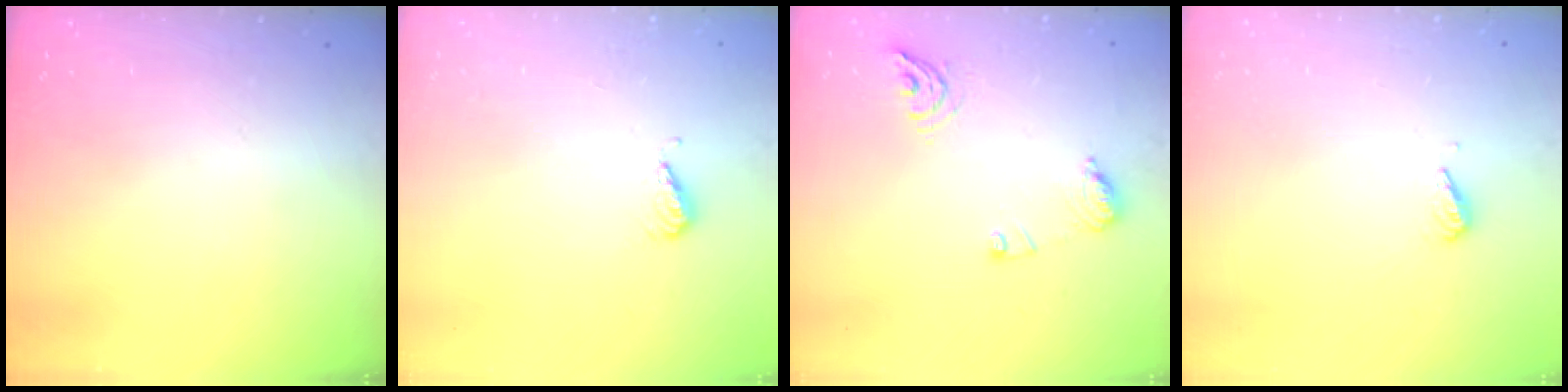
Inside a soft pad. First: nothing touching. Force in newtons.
{"total": 4.0, "press": 3.8, "slide": 1.2}
{"total": 9.0, "press": 9.0, "slide": 0.7}
{"total": 3.6, "press": 3.6, "slide": 0.5}